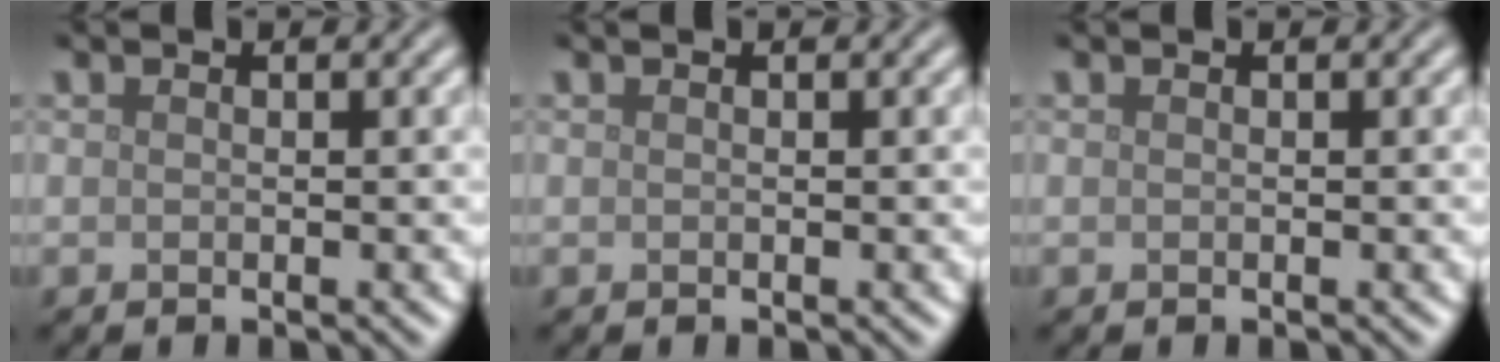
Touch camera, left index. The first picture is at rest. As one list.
[{"total": 0.0}, {"total": 0.0}]